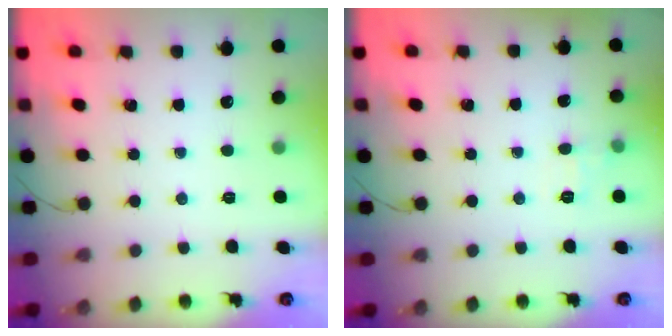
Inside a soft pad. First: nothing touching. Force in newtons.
{"total": 6.2, "press": 5.9, "slide": 1.8}